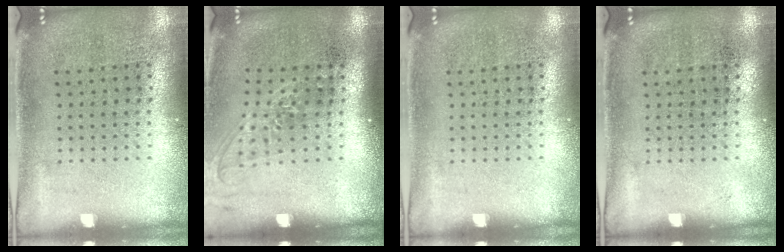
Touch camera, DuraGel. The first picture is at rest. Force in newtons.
{"total": 1.4, "press": 1.1, "slide": 0.8}
{"total": 0.0}
{"total": 0.0}